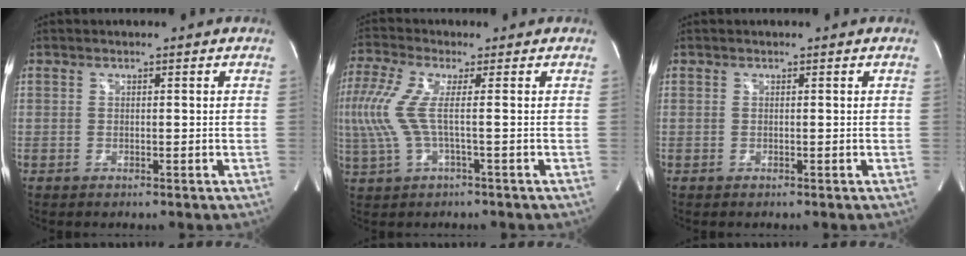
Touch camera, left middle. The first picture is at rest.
{"total": 8.2, "force": [0.1, 1.4, 8.0], "torque": [-0.212, 0.013, -0.003]}
{"total": 0.0}